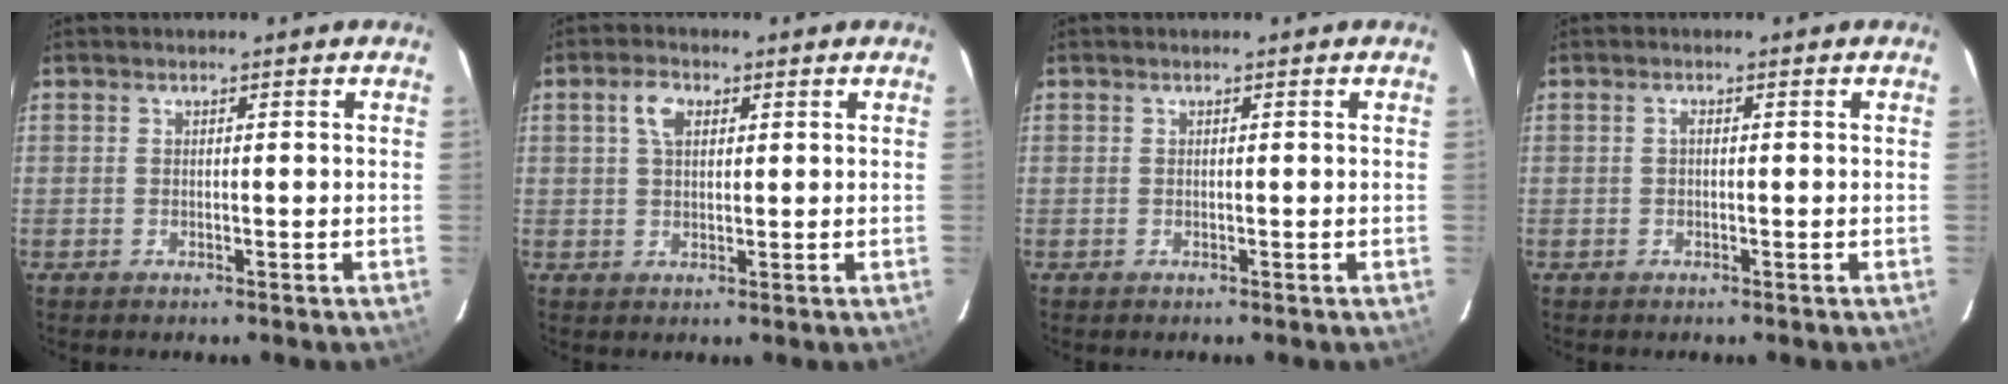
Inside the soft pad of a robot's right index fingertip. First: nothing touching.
{"total": 3.8, "force": [1.4, 2.3, 2.7], "torque": [-0.051, 0.011, 0.026]}
{"total": 0.0}
{"total": 0.6, "force": [-0.1, 0.3, 0.5], "torque": [-0.010, 0.005, -0.003]}